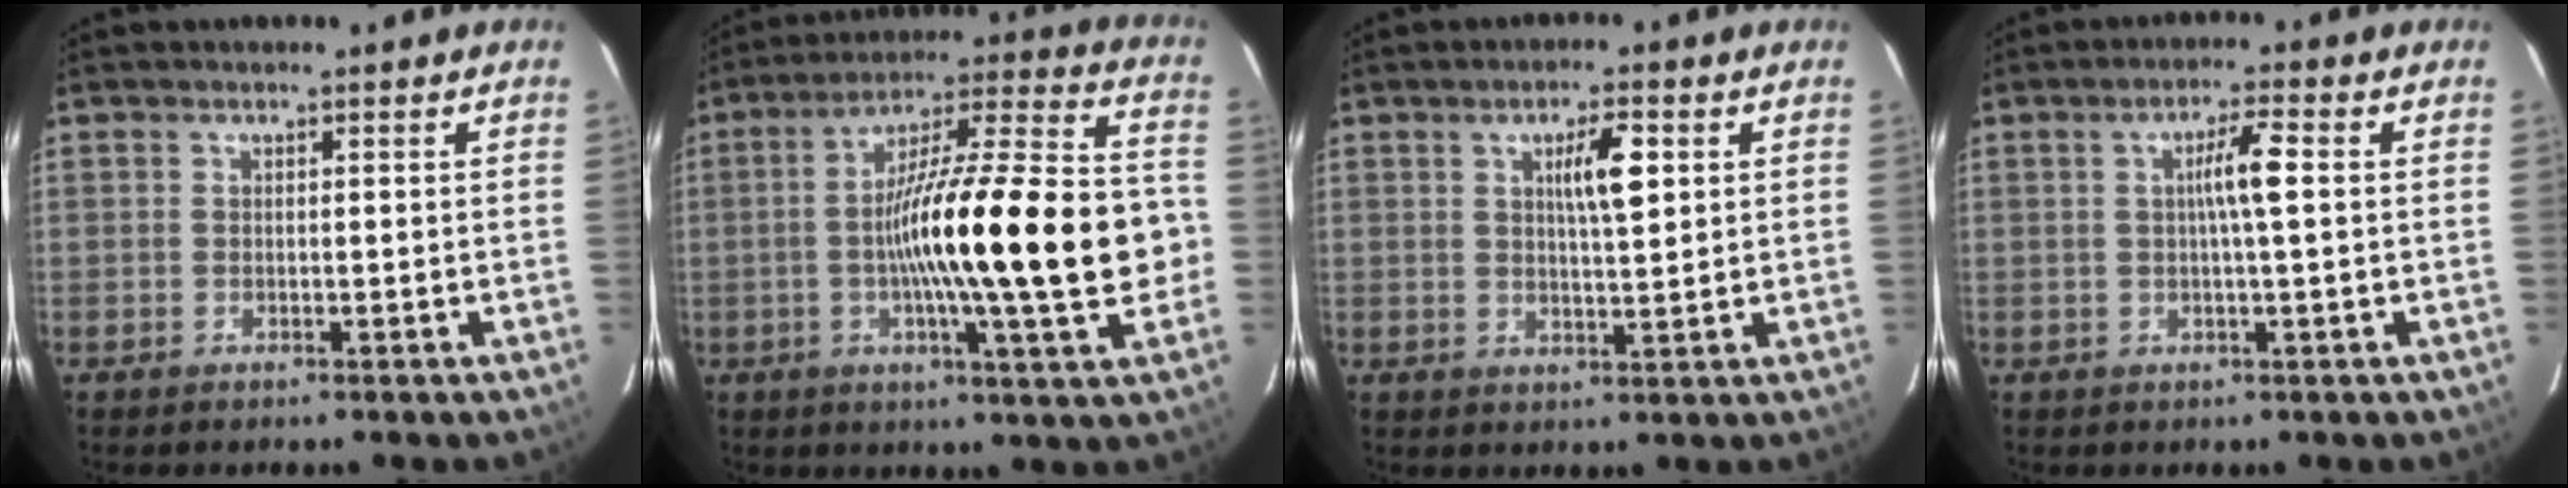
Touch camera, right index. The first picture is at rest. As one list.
[{"total": 23.9, "force": [-3.0, 1.9, 23.7], "torque": [-0.338, 0.015, -0.050]}, {"total": 5.7, "force": [1.8, 1.0, 5.4], "torque": [-0.095, 0.006, 0.032]}, {"total": 4.7, "force": [0.5, 0.1, 4.7], "torque": [-0.085, 0.005, 0.009]}]